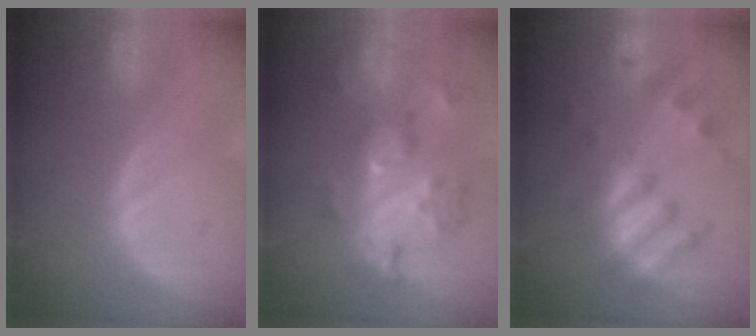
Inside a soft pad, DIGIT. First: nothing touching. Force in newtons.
{"total": 9.2, "press": 8.1, "slide": 4.4}
{"total": 8.0, "press": 7.7, "slide": 1.9}